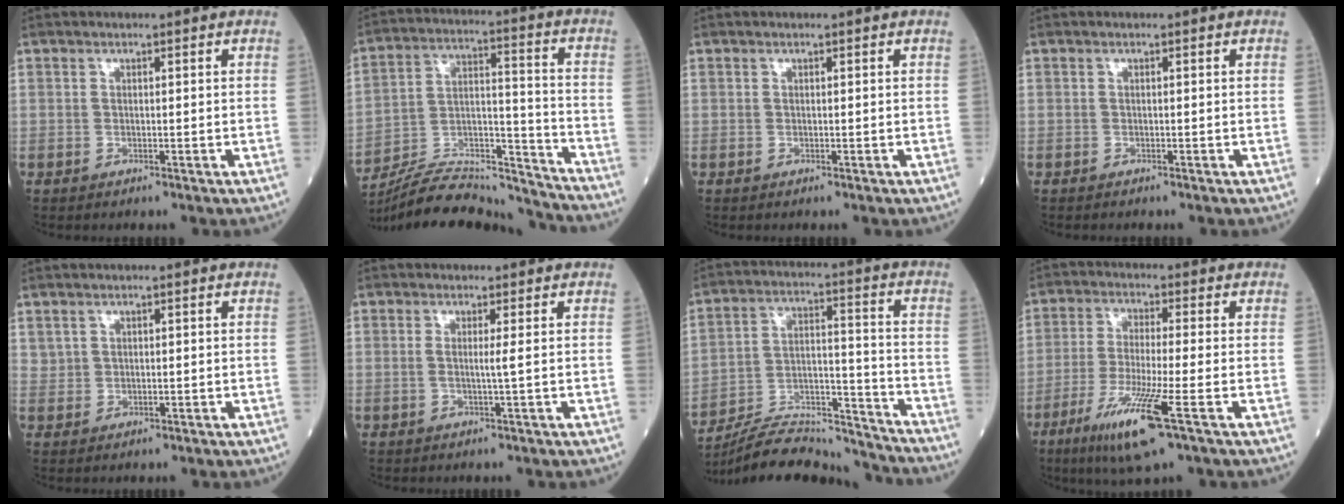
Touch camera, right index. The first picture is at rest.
{"total": 20.3, "force": [-19.7, 1.7, 4.6], "torque": [-0.103, 0.023, -0.316]}
{"total": 0.0}
{"total": 0.0}
{"total": 1.1, "force": [0.8, 0.8, 0.2], "torque": [0.005, -0.001, 0.013]}
{"total": 1.4, "force": [0.1, -0.5, 1.3], "torque": [-0.028, -0.001, -0.001]}
{"total": 18.5, "force": [-18.0, 1.7, 4.1], "torque": [-0.084, 0.023, -0.284]}
{"total": 10.7, "force": [-5.1, -0.2, 9.3], "torque": [-0.187, -0.032, -0.097]}